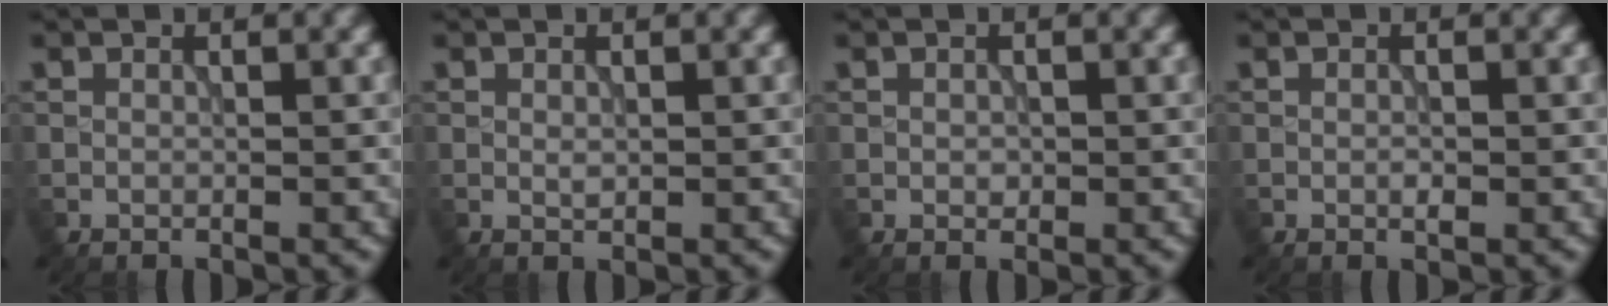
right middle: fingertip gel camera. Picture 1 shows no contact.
{"total": 0.7, "force": [0.1, 0.4, 0.5], "torque": [-0.010, -0.002, 0.002]}
{"total": 0.6, "force": [0.0, 0.5, 0.4], "torque": [-0.004, -0.003, -0.001]}
{"total": 0.7, "force": [-0.2, 0.3, 0.6], "torque": [-0.012, -0.001, -0.003]}